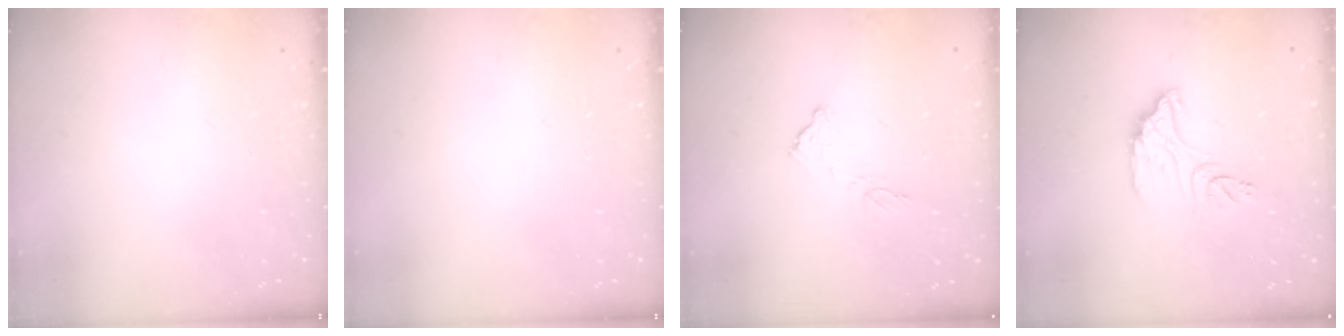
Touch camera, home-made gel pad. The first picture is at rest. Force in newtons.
{"total": 0.0}
{"total": 8.2, "press": 8.2, "slide": 0.4}
{"total": 12.5, "press": 12.4, "slide": 1.1}